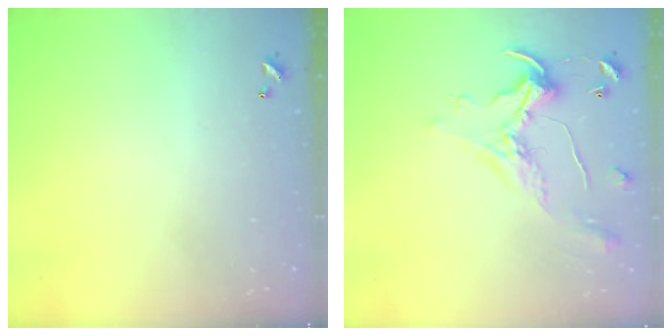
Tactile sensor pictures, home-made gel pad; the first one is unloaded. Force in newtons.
{"total": 1.1, "press": 0.8, "slide": 0.8}